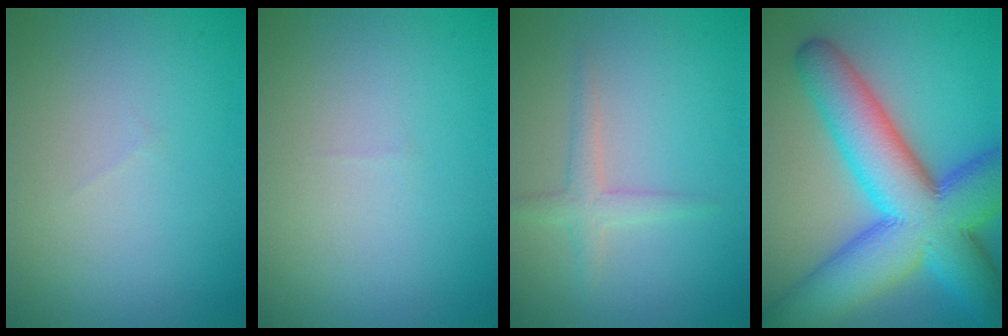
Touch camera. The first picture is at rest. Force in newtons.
{"total": 0.0}
{"total": 1.9, "press": 1.9, "slide": 0.2}
{"total": 14.6, "press": 14.5, "slide": 0.3}